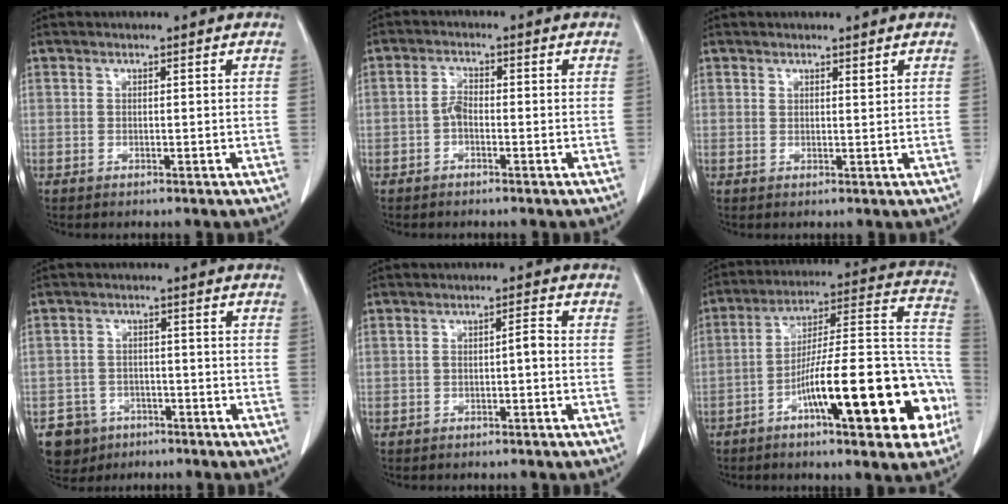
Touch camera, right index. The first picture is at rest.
{"total": 2.1, "force": [-0.8, 0.9, 1.7], "torque": [-0.031, 0.005, -0.017]}
{"total": 0.7, "force": [0.6, 0.1, 0.4], "torque": [-0.008, -0.007, 0.011]}
{"total": 6.0, "force": [-3.6, 4.7, 0.7], "torque": [-0.014, 0.008, -0.056]}
{"total": 2.1, "force": [-0.6, 0.4, 1.9], "torque": [-0.029, 0.008, -0.011]}
{"total": 22.8, "force": [-9.2, 4.1, 20.5], "torque": [-0.246, 0.029, -0.134]}